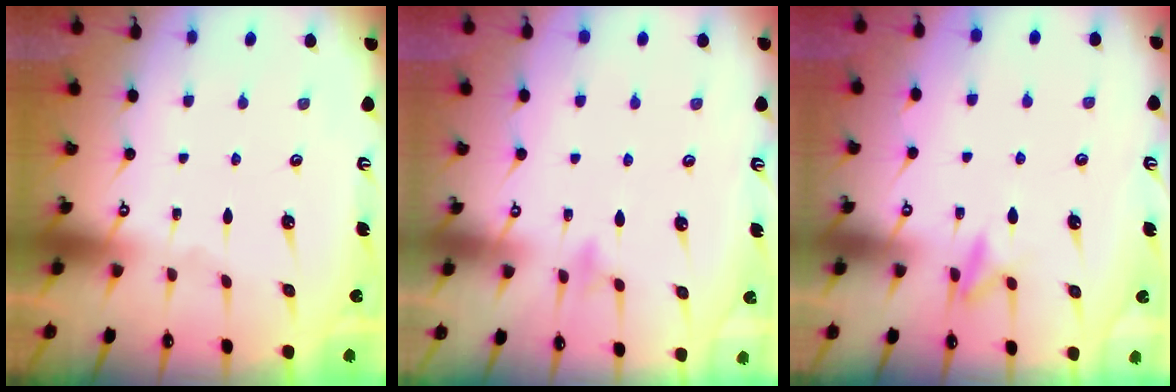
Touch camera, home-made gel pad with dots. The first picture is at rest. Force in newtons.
{"total": 5.3, "press": 5.1, "slide": 1.3}
{"total": 8.6, "press": 8.5, "slide": 1.0}